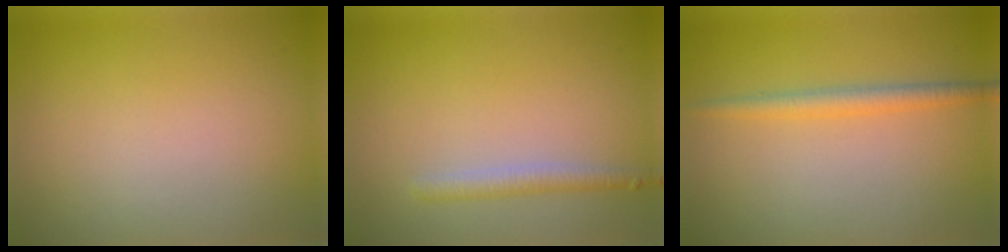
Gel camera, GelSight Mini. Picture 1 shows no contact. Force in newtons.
{"total": 1.8, "press": 1.8, "slide": 0.1}
{"total": 2.1, "press": 2.1, "slide": 0.2}